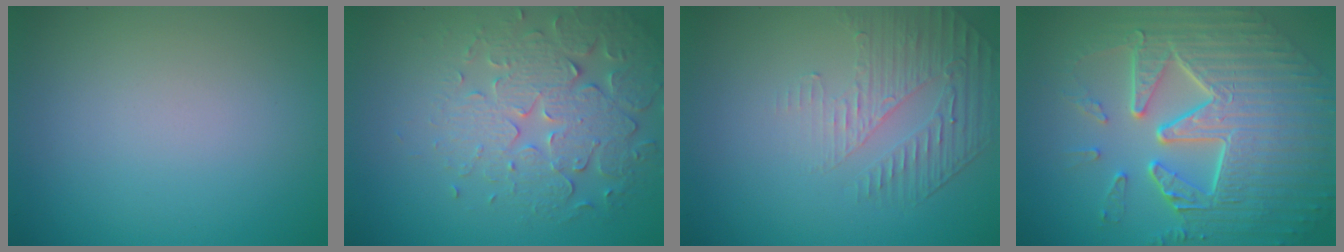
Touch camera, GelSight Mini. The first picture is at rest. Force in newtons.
{"total": 5.0, "press": 4.4, "slide": 2.3}
{"total": 1.9, "press": 1.3, "slide": 1.3}
{"total": 9.8, "press": 6.7, "slide": 7.2}